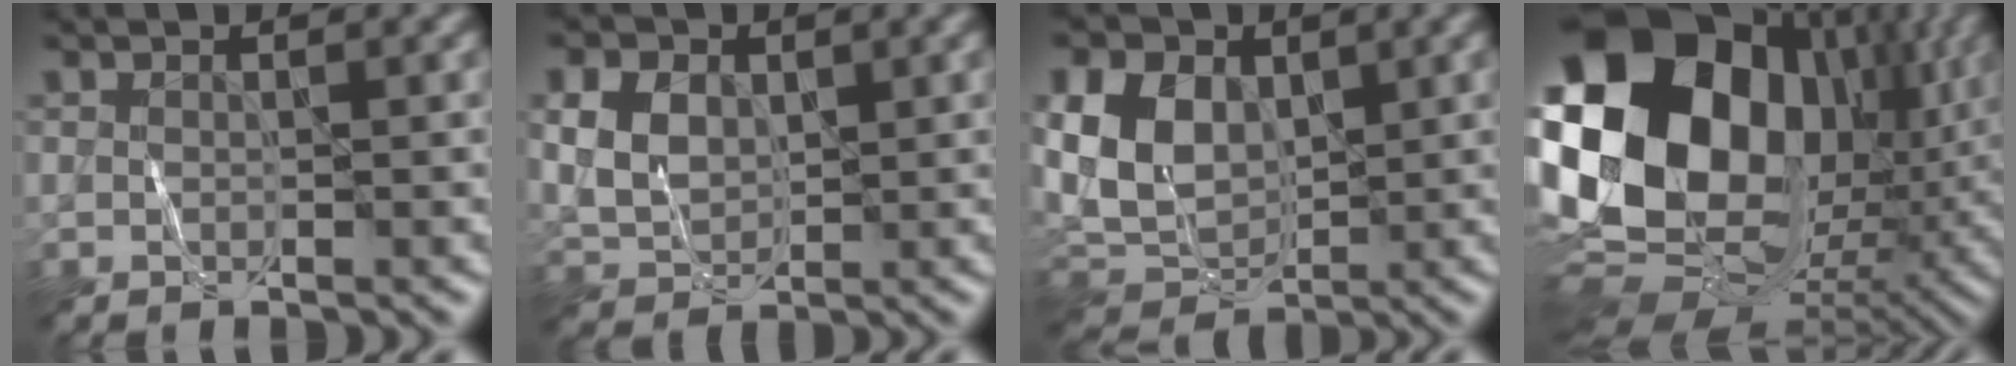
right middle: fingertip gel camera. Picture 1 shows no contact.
{"total": 5.2, "force": [1.5, 3.9, 3.1], "torque": [-0.084, 0.014, 0.023]}
{"total": 7.4, "force": [1.6, 5.4, 4.8], "torque": [-0.121, 0.000, 0.024]}
{"total": 22.0, "force": [4.0, 15.5, 15.1], "torque": [-0.321, 0.009, 0.081]}